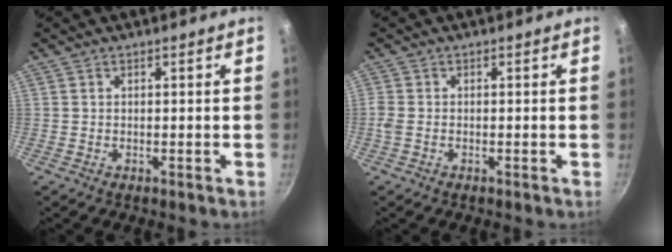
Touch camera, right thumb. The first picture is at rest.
{"total": 1.5, "force": [-0.4, 1.0, 1.1], "torque": [-0.026, 0.001, -0.010]}